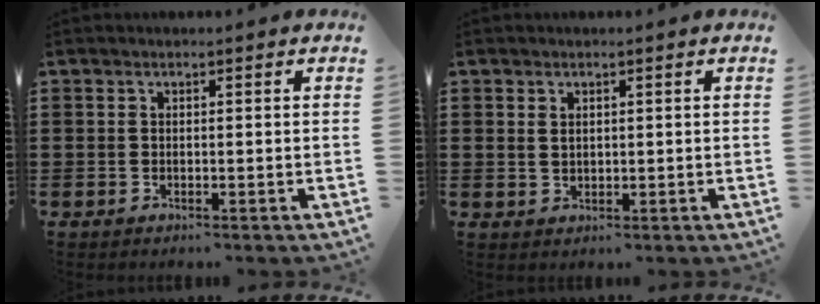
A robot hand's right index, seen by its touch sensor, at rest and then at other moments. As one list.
[{"total": 1.3, "force": [0.7, 0.9, 0.6], "torque": [-0.013, 0.005, 0.014]}]